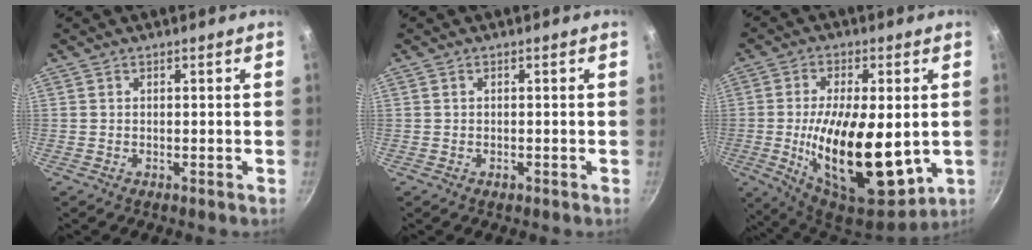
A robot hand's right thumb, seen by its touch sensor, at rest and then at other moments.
{"total": 0.8, "force": [-0.3, 0.5, 0.5], "torque": [-0.005, 0.002, -0.005]}
{"total": 21.8, "force": [-1.7, 9.9, 19.3], "torque": [-0.316, -0.014, -0.020]}